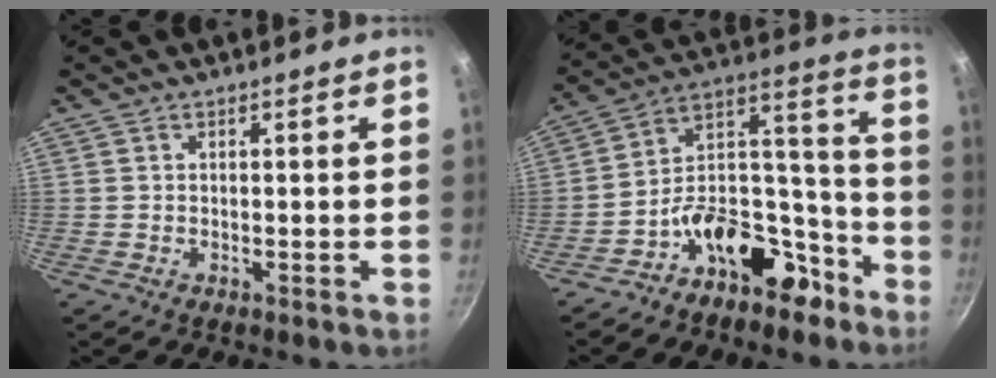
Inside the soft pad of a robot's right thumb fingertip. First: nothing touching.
{"total": 17.0, "force": [-11.0, 9.5, 8.9], "torque": [-0.081, 0.135, -0.177]}